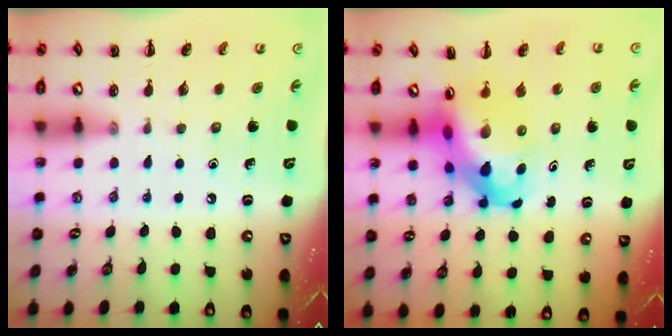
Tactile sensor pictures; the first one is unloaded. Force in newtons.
{"total": 10.5, "press": 10.0, "slide": 3.0}